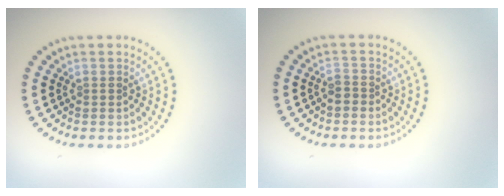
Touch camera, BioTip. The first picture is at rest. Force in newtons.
{"total": 0.9, "press": 0.7, "slide": 0.6}